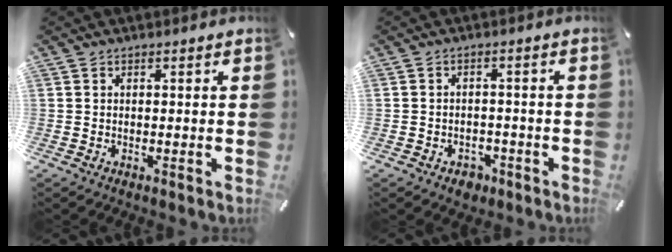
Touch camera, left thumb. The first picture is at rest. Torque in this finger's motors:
{"motor_torque": [-0.02, 0.03, 0.14, 0.15, 0.00]}